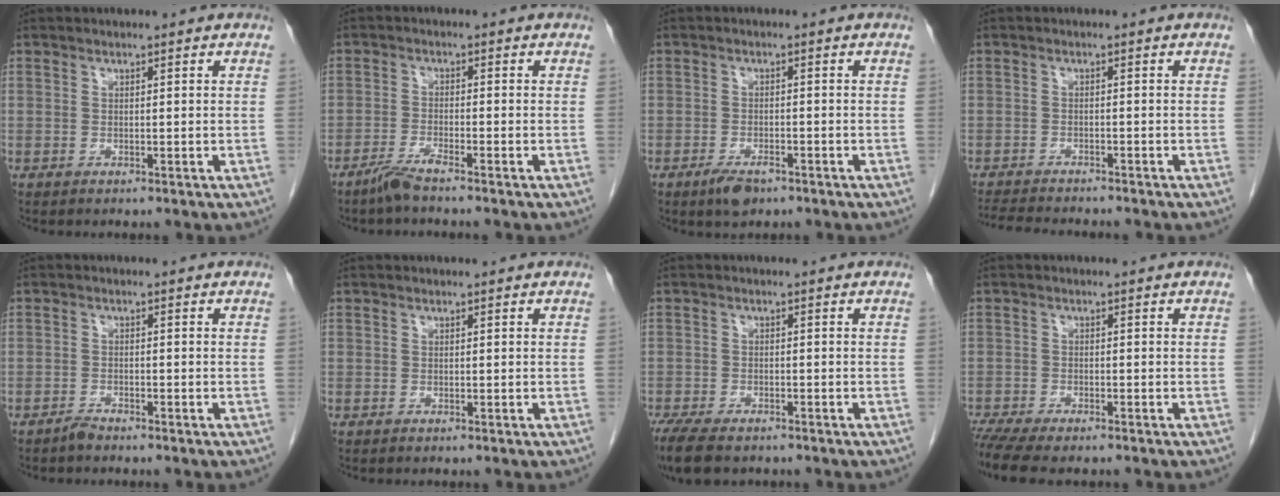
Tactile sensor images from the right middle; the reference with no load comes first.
{"total": 3.1, "force": [-2.6, -0.2, 1.6], "torque": [-0.039, -0.006, -0.056]}
{"total": 3.5, "force": [-2.3, 1.3, 2.2], "torque": [-0.042, -0.002, -0.035]}
{"total": 8.9, "force": [-8.1, 1.0, 3.5], "torque": [-0.052, -0.011, -0.122]}
{"total": 1.3, "force": [-1.3, 0.1, 0.3], "torque": [-0.006, -0.001, -0.024]}
{"total": 0.0}
{"total": 8.5, "force": [-6.6, 3.1, 4.5], "torque": [-0.083, -0.015, -0.104]}
{"total": 7.6, "force": [-6.4, 1.5, 3.8], "torque": [-0.061, -0.009, -0.103]}